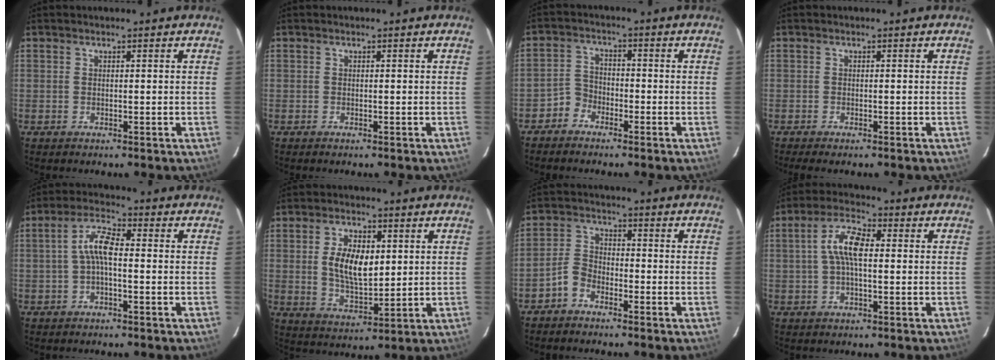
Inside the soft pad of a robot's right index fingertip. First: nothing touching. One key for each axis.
{"total": 0.0}
{"total": 3.6, "fx": -2.7, "fy": 2.4, "fz": 0.3, "tx": -0.005, "ty": 0.018, "tz": -0.056}
{"total": 2.3, "fx": -2.0, "fy": 0.4, "fz": 1.2, "tx": -0.028, "ty": -0.011, "tz": -0.033}
{"total": 5.1, "fx": -1.0, "fy": 1.6, "fz": 4.8, "tx": -0.102, "ty": 0.018, "tz": -0.022}
{"total": 9.5, "fx": 1.6, "fy": 4.8, "fz": 8.0, "tx": -0.154, "ty": 0.001, "tz": 0.038}
{"total": 4.1, "fx": -3.0, "fy": 2.3, "fz": 1.6, "tx": -0.038, "ty": 0.016, "tz": -0.064}
{"total": 7.3, "fx": 0.5, "fy": 2.8, "fz": 6.7, "tx": -0.135, "ty": 0.019, "tz": 0.007}